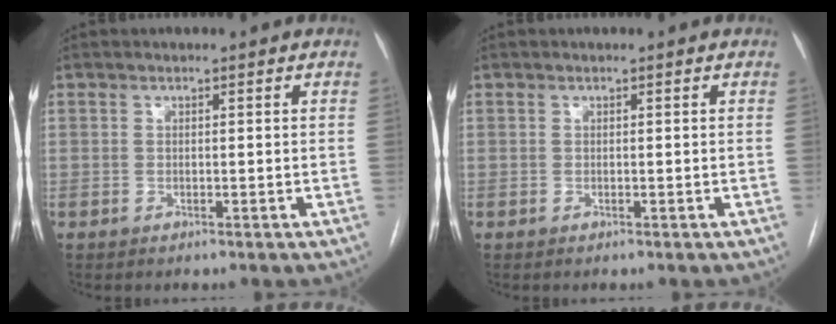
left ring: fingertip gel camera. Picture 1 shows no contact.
{"total": 0.0}